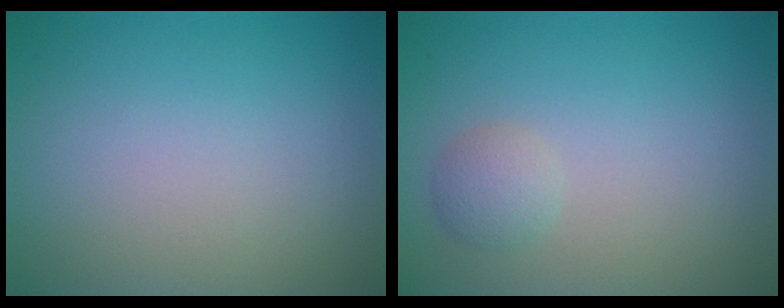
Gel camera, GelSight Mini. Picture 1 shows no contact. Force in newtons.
{"total": 1.5, "press": 1.5, "slide": 0.0}